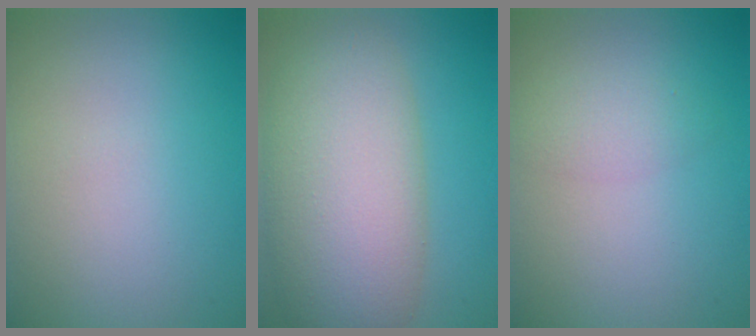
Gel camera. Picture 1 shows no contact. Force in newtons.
{"total": 10.7, "press": 10.6, "slide": 0.4}
{"total": 1.9, "press": 1.9, "slide": 0.1}